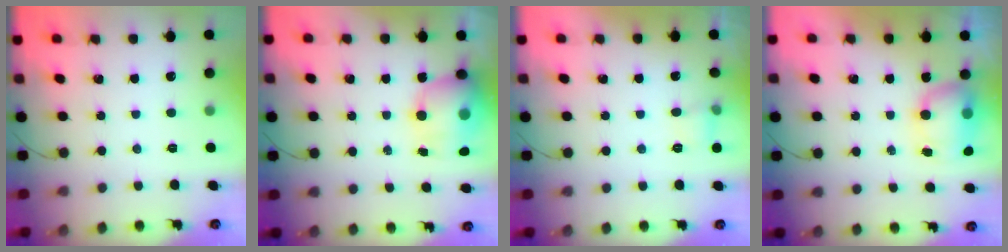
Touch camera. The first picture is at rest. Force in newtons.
{"total": 13.1, "press": 12.7, "slide": 3.2}
{"total": 5.3, "press": 5.1, "slide": 1.3}
{"total": 10.5, "press": 8.7, "slide": 6.0}